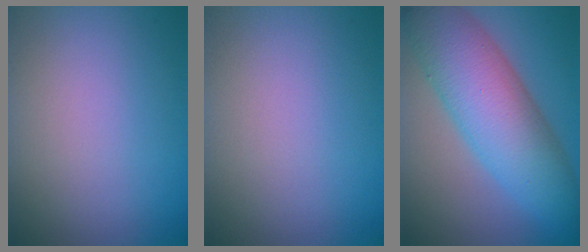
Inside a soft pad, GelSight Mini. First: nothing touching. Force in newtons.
{"total": 0.0}
{"total": 9.5, "press": 9.5, "slide": 0.1}